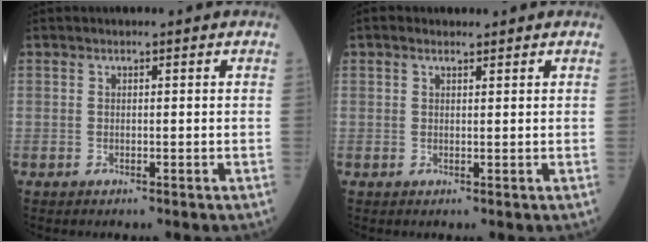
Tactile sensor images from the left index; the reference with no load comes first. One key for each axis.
{"total": 1.1, "fx": 0.8, "fy": 0.5, "fz": 0.5, "tx": -0.018, "ty": 0.008, "tz": 0.014}